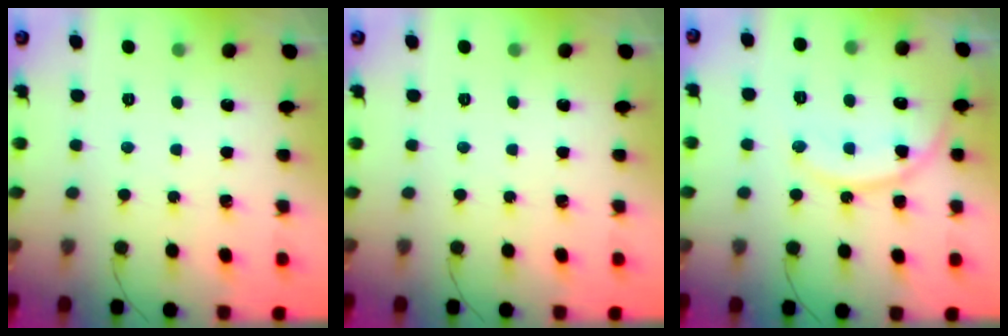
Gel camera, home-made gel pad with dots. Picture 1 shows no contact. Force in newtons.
{"total": 0.0}
{"total": 12.9, "press": 12.9, "slide": 1.1}